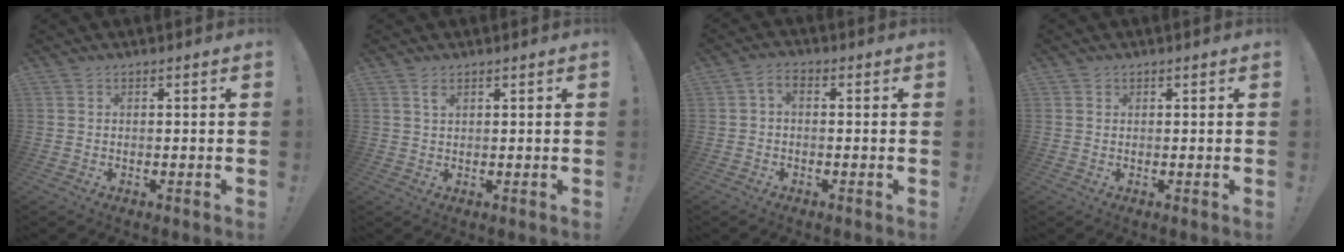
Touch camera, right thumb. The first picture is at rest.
{"total": 1.8, "force": [1.0, 0.8, 1.2], "torque": [-0.010, -0.007, 0.015]}
{"total": 2.5, "force": [-0.7, 1.3, 2.0], "torque": [-0.043, 0.011, -0.010]}
{"total": 0.7, "force": [0.4, 0.6, -0.1], "torque": [0.009, -0.003, 0.006]}